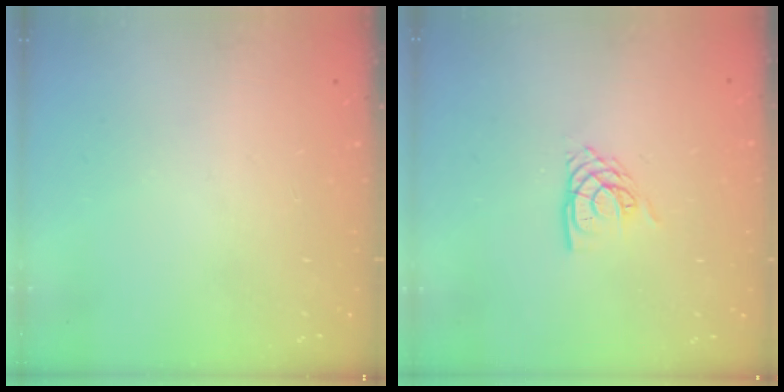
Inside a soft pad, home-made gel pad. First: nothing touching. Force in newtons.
{"total": 6.0, "press": 6.0, "slide": 0.5}